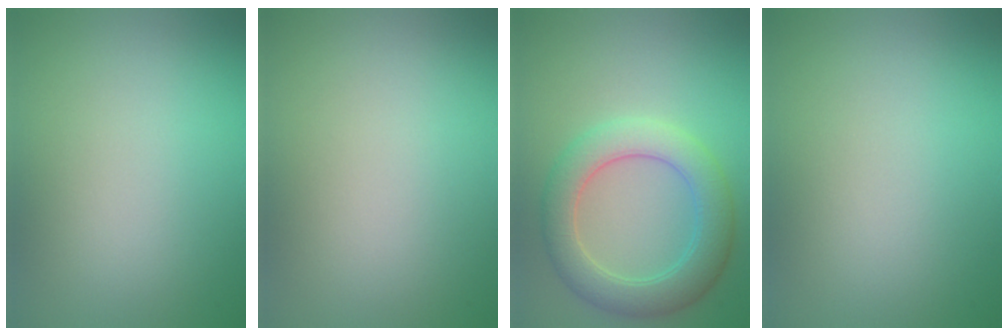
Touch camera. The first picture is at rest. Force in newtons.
{"total": 0.0}
{"total": 5.4, "press": 5.4, "slide": 0.1}
{"total": 0.0}